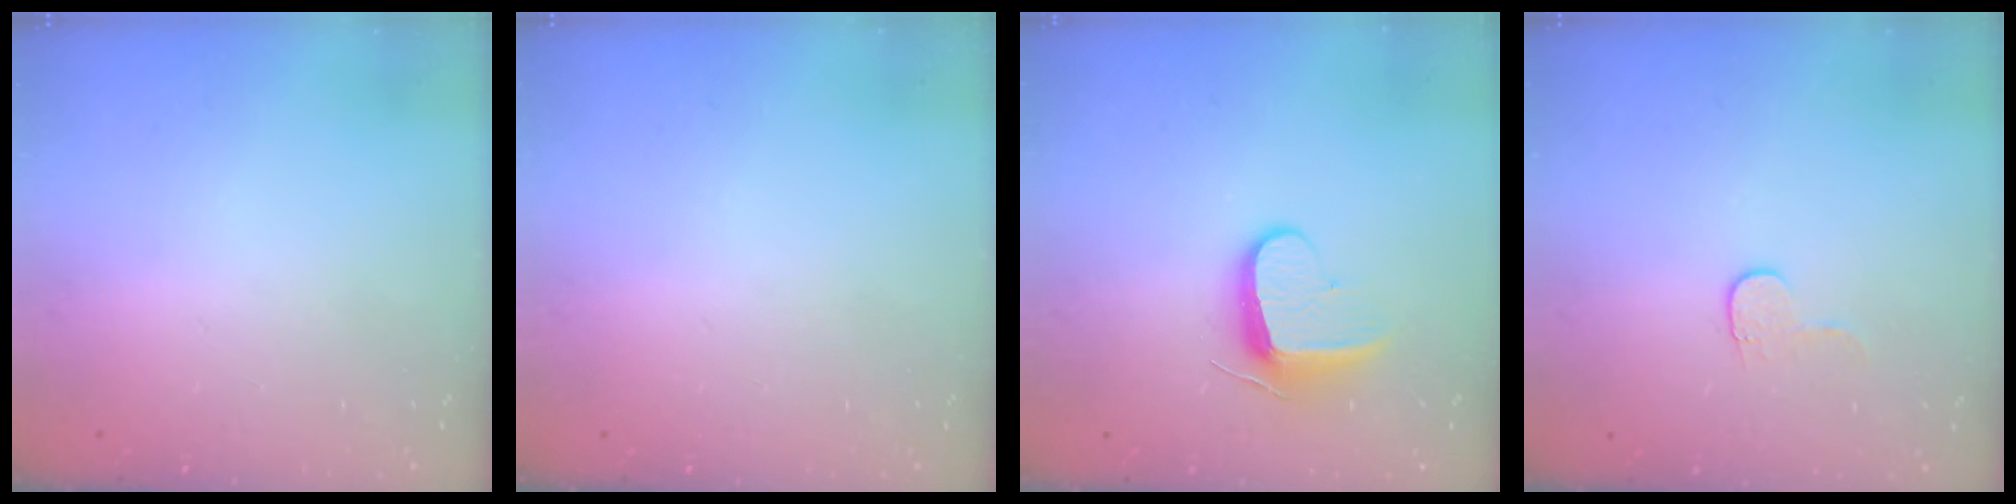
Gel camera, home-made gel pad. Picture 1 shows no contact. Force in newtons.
{"total": 0.0}
{"total": 9.3, "press": 9.3, "slide": 0.6}
{"total": 3.6, "press": 3.6, "slide": 0.4}